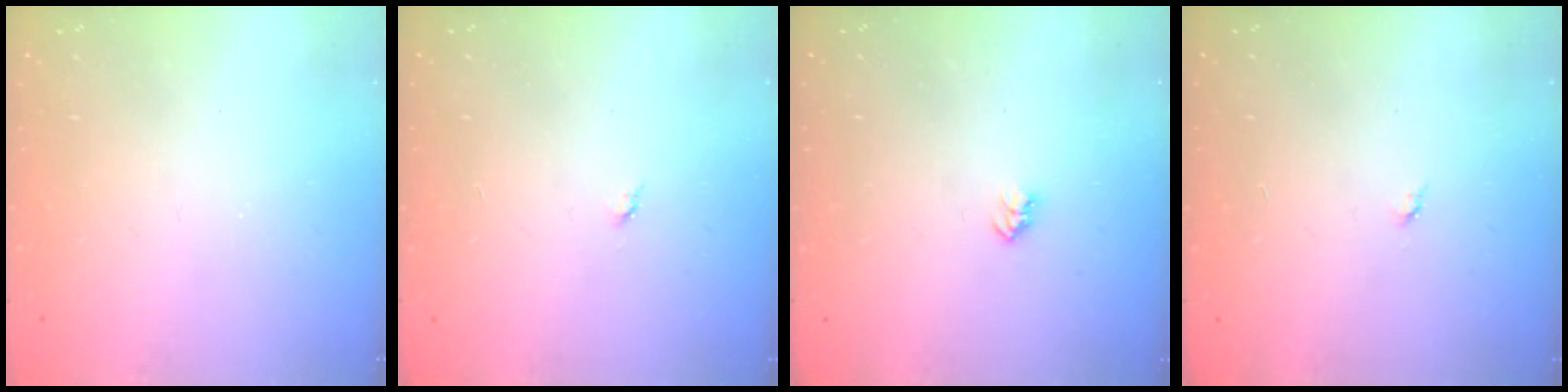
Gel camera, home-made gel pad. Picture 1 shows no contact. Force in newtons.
{"total": 2.8, "press": 2.8, "slide": 0.4}
{"total": 2.6, "press": 2.6, "slide": 0.4}
{"total": 2.8, "press": 2.8, "slide": 0.4}